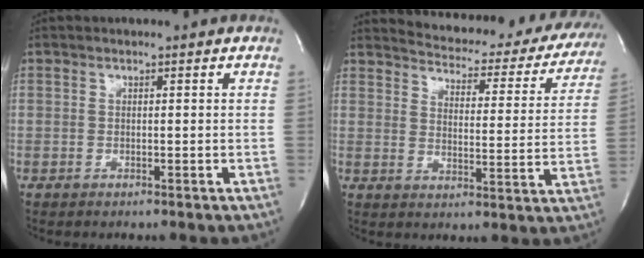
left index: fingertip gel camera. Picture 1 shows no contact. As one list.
[{"total": 22.9, "force": [21.3, 5.6, 6.0], "torque": [-0.078, -0.063, 0.244]}]